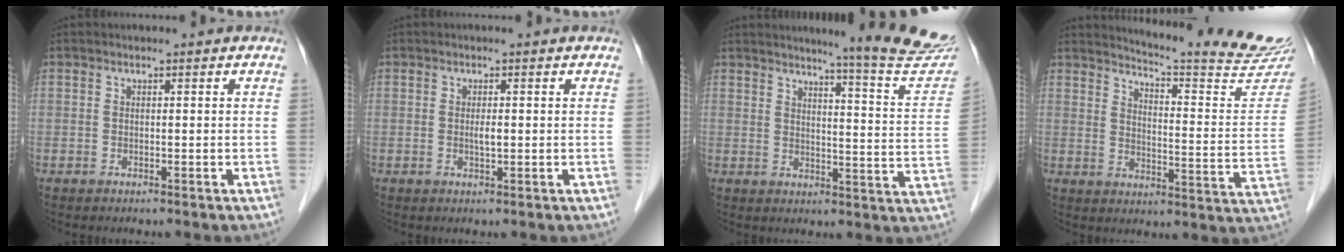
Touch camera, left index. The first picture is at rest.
{"total": 1.3, "force": [0.0, 0.3, 1.3], "torque": [-0.025, 0.000, 0.001]}
{"total": 17.1, "force": [15.7, -0.9, 6.6], "torque": [-0.079, -0.100, 0.172]}
{"total": 20.2, "force": [19.3, -0.6, 5.7], "torque": [-0.089, -0.120, 0.230]}